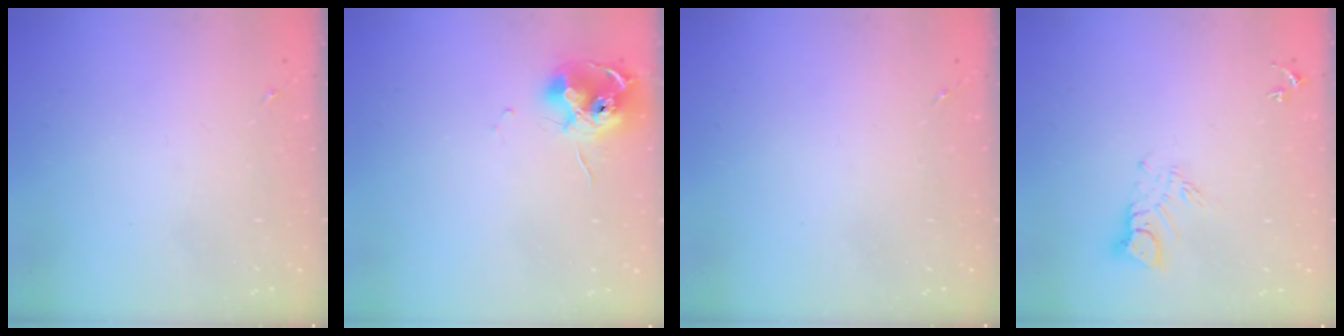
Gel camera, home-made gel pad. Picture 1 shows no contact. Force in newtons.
{"total": 11.9, "press": 11.8, "slide": 1.2}
{"total": 0.0}
{"total": 6.7, "press": 6.7, "slide": 0.6}